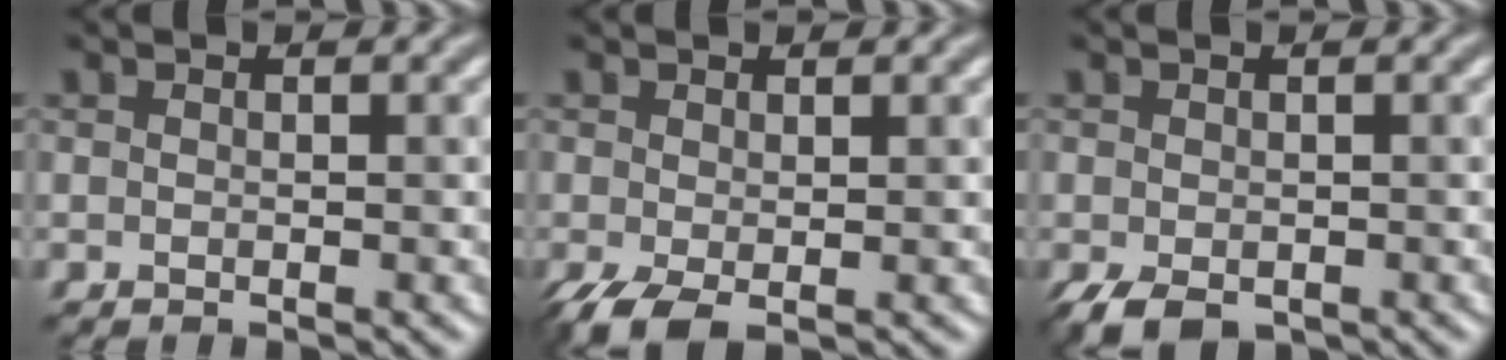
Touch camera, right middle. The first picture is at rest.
{"total": 2.4, "force": [-0.9, 1.1, 2.0], "torque": [-0.050, -0.009, -0.018]}
{"total": 2.8, "force": [-1.6, 1.5, 1.7], "torque": [-0.034, -0.011, -0.024]}